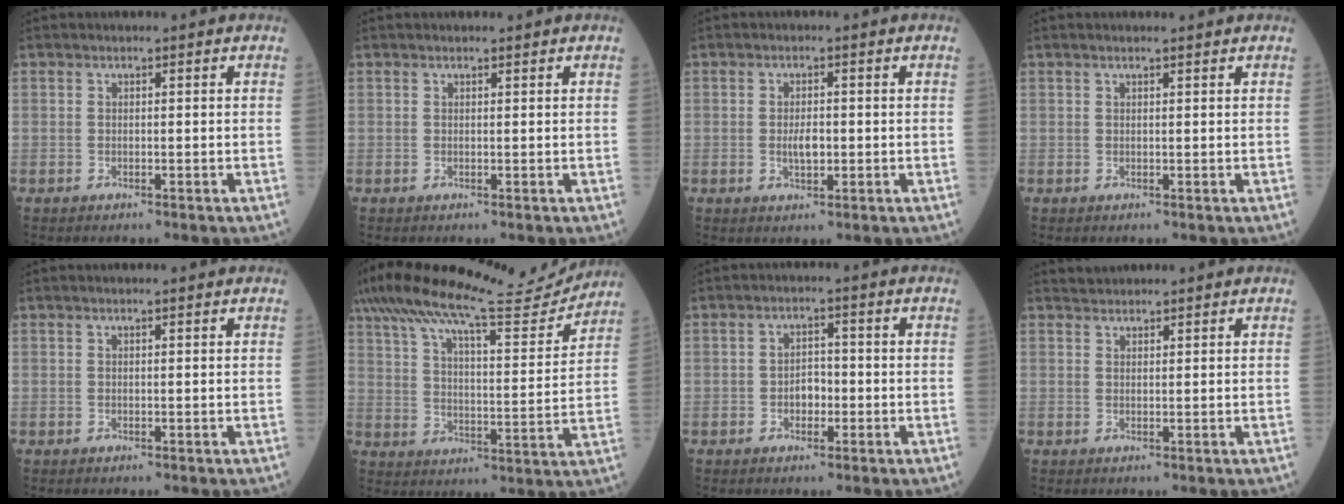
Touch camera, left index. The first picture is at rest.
{"total": 0.5, "force": [0.5, 0.1, 0.1], "torque": [-0.008, 0.001, 0.007]}
{"total": 2.6, "force": [-0.3, 1.2, 2.3], "torque": [-0.045, 0.000, -0.003]}
{"total": 1.4, "force": [1.2, 0.0, 0.6], "torque": [-0.011, 0.012, 0.022]}
{"total": 0.9, "force": [0.8, -0.1, 0.4], "torque": [-0.010, 0.007, 0.014]}
{"total": 19.7, "force": [18.1, 1.4, 7.8], "torque": [-0.146, -0.003, 0.271]}
{"total": 2.9, "force": [-0.8, 1.9, 2.0], "torque": [-0.029, 0.009, -0.015]}
{"total": 1.9, "force": [1.8, 0.2, -0.1], "torque": [-0.006, 0.019, 0.038]}